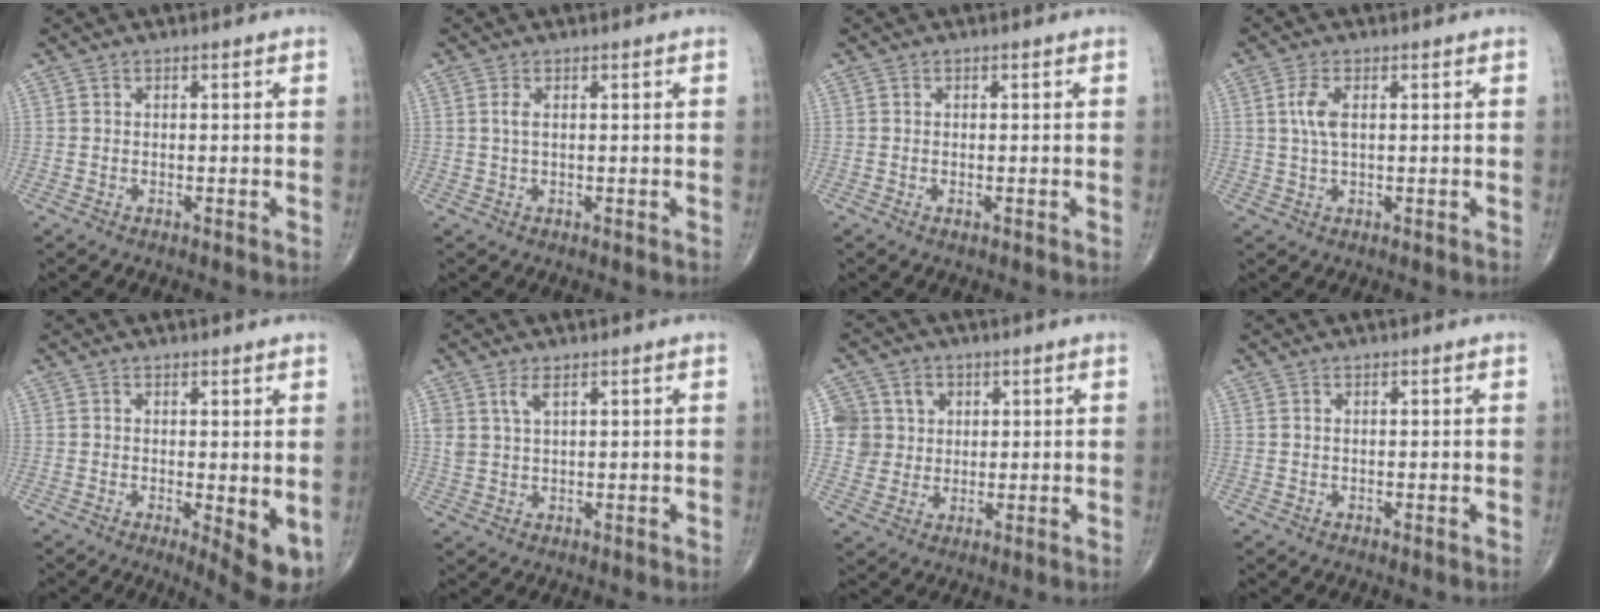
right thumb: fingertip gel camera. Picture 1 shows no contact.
{"total": 1.6, "force": [0.4, 0.7, 1.4], "torque": [-0.037, 0.005, 0.012]}
{"total": 0.8, "force": [-0.2, 0.3, 0.7], "torque": [-0.012, -0.002, -0.005]}
{"total": 4.1, "force": [0.9, 1.8, 3.6], "torque": [-0.084, 0.003, 0.018]}
{"total": 6.2, "force": [-0.7, 1.8, 5.9], "torque": [-0.079, -0.017, -0.006]}
{"total": 3.1, "force": [1.8, 1.3, 2.2], "torque": [-0.046, -0.005, 0.042]}
{"total": 7.5, "force": [2.0, 7.2, 1.2], "torque": [0.015, 0.000, 0.036]}
{"total": 0.0}